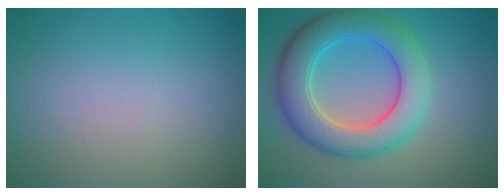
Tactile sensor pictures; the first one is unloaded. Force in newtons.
{"total": 7.8, "press": 7.8, "slide": 0.4}